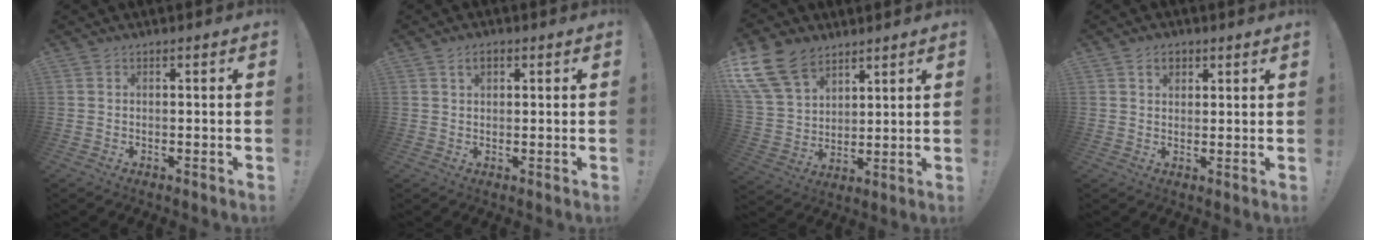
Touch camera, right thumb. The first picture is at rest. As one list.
[{"total": 2.8, "force": [1.3, 1.5, 2.0], "torque": [-0.035, 0.002, 0.021]}, {"total": 15.9, "force": [10.2, 9.7, 7.4], "torque": [-0.153, -0.058, 0.200]}, {"total": 3.2, "force": [1.8, 2.1, 1.6], "torque": [-0.022, -0.001, 0.030]}]